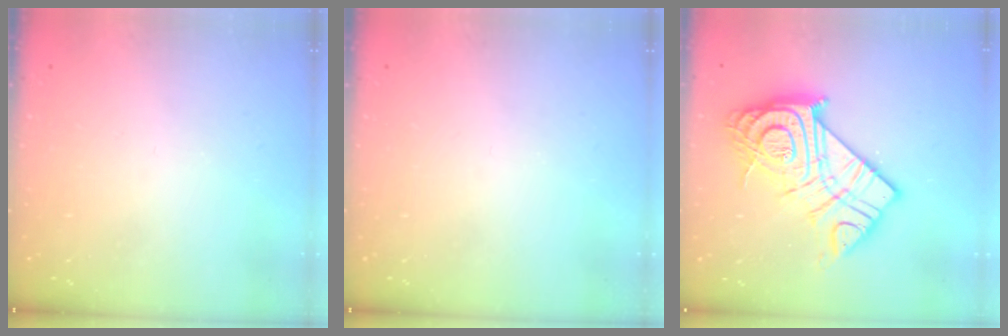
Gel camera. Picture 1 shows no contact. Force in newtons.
{"total": 0.0}
{"total": 24.3, "press": 24.1, "slide": 2.4}